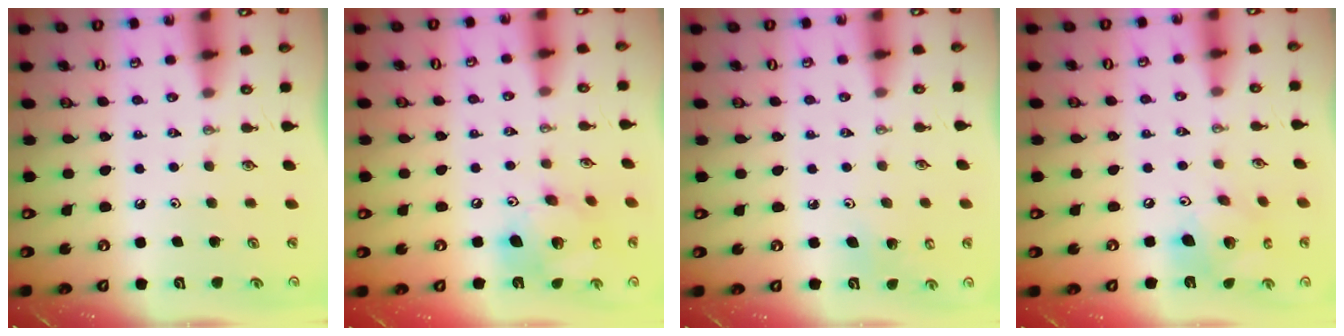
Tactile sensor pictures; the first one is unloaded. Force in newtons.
{"total": 14.7, "press": 14.3, "slide": 3.2}
{"total": 3.9, "press": 3.7, "slide": 1.3}
{"total": 13.6, "press": 13.5, "slide": 1.4}